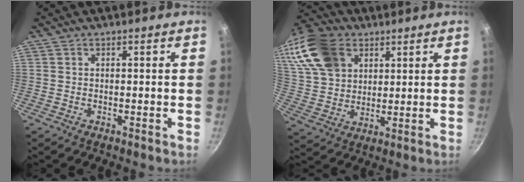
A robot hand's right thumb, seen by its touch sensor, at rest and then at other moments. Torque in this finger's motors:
{"motor_torque": [-0.72, 1.31, 0.30, -0.07, 0.14]}